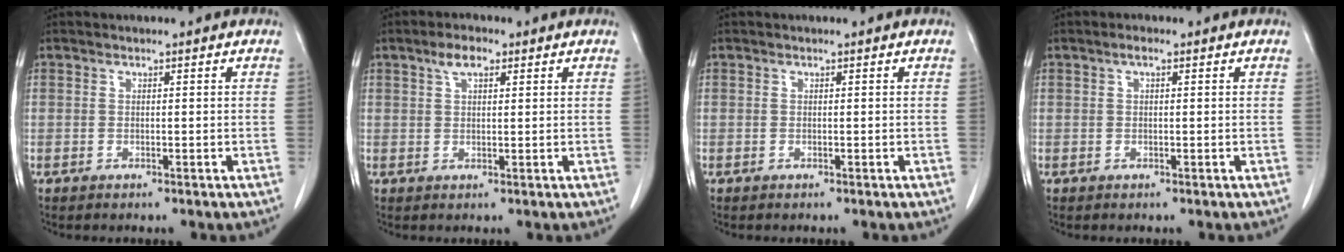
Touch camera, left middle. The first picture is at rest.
{"total": 3.3, "force": [1.9, 1.3, 2.3], "torque": [-0.047, 0.010, 0.035]}
{"total": 0.0}
{"total": 1.1, "force": [0.5, 0.3, 0.9], "torque": [-0.016, 0.007, 0.006]}